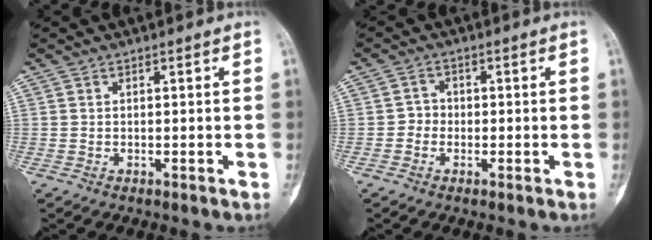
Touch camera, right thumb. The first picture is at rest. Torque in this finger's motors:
{"motor_torque": [-0.65, -0.06, 0.05, -0.21, -0.01]}